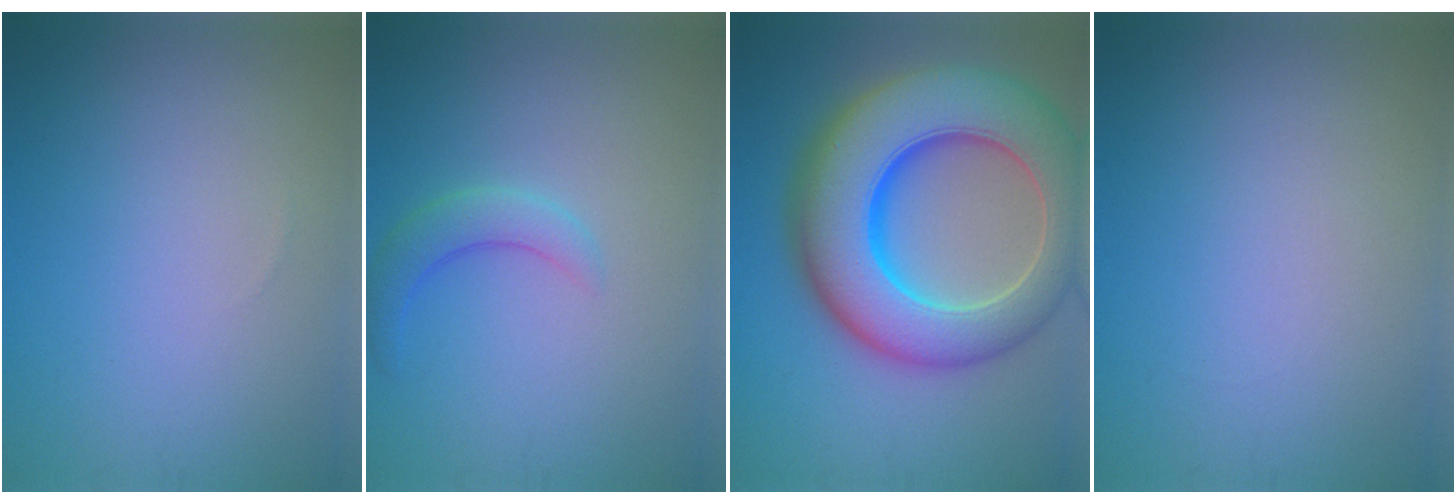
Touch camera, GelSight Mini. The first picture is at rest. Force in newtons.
{"total": 2.6, "press": 2.6, "slide": 0.1}
{"total": 13.9, "press": 13.8, "slide": 0.5}
{"total": 0.0}